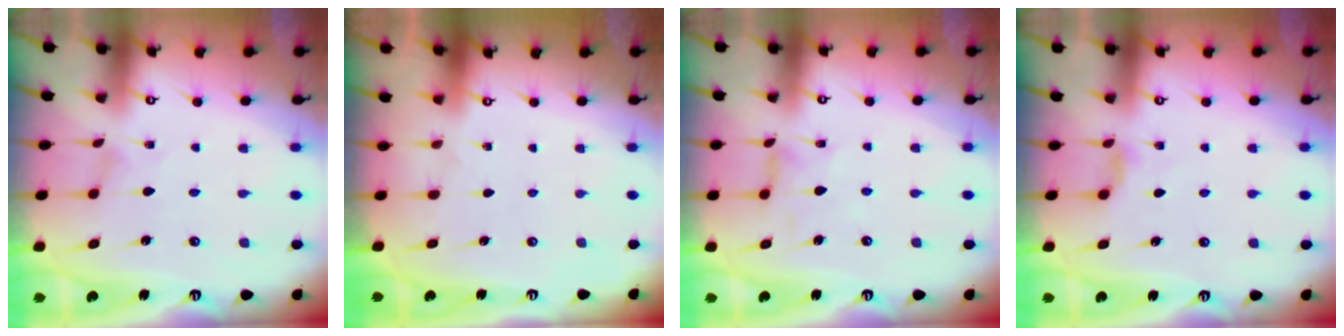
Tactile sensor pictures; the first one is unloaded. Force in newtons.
{"total": 0.0}
{"total": 2.3, "press": 2.3, "slide": 0.4}
{"total": 1.9, "press": 1.9, "slide": 0.4}